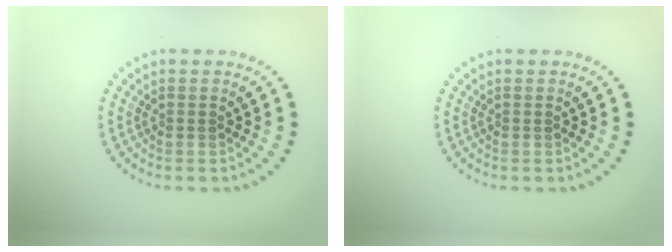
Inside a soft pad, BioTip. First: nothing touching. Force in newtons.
{"total": 0.0}